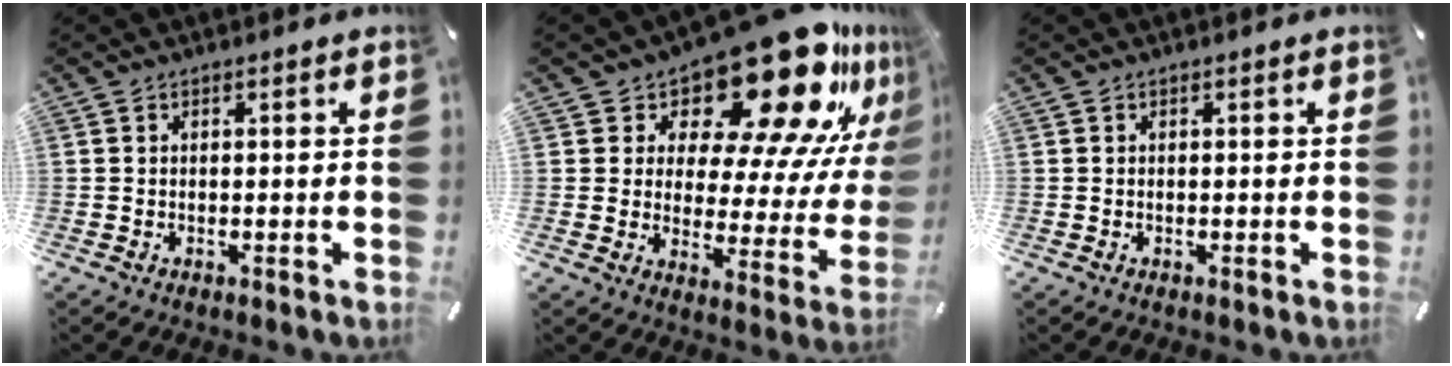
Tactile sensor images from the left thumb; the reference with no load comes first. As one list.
[{"total": 23.6, "force": [17.0, 9.3, 13.5], "torque": [-0.177, -0.143, 0.279]}, {"total": 0.0}]